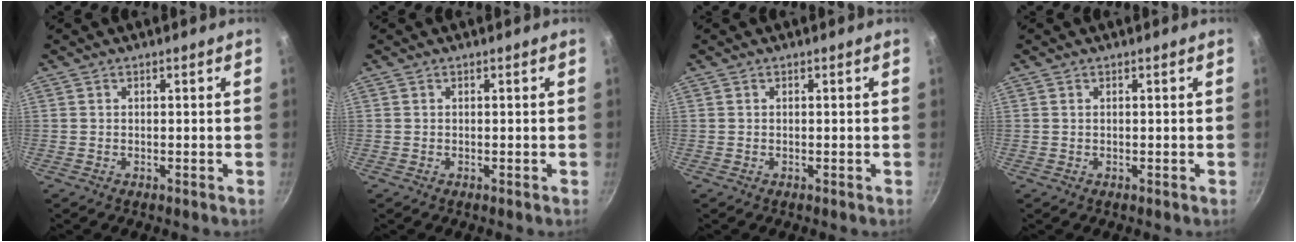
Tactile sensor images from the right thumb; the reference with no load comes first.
{"total": 0.0}
{"total": 0.0}
{"total": 0.0}